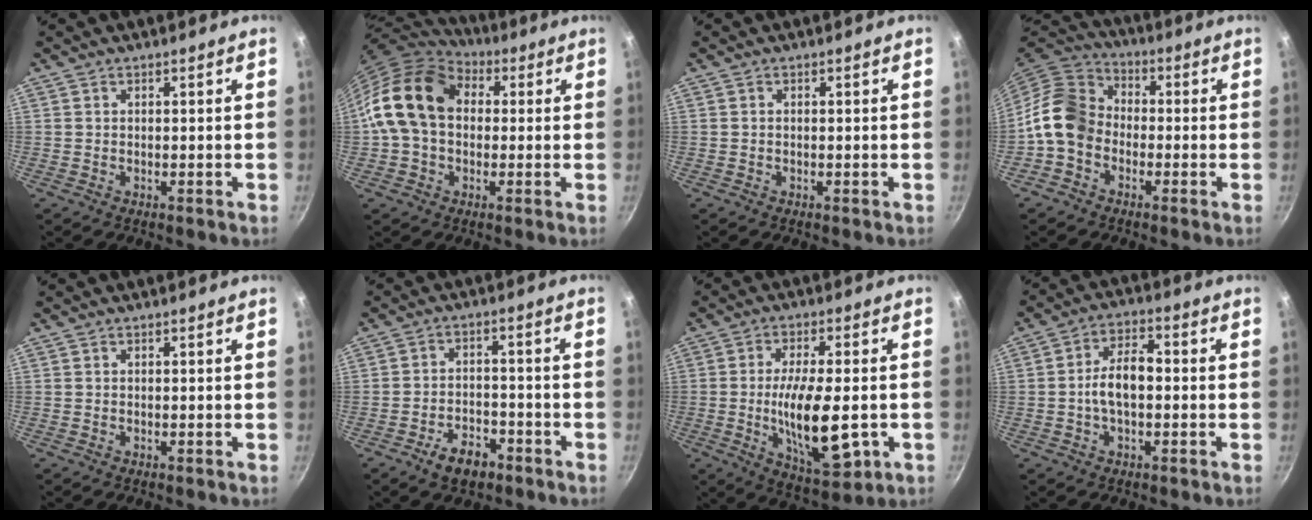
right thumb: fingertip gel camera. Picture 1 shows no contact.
{"total": 16.3, "force": [1.9, 12.0, 10.8], "torque": [-0.174, 0.031, 0.020]}
{"total": 0.0}
{"total": 10.6, "force": [-2.8, 8.4, 5.8], "torque": [-0.077, 0.037, -0.078]}
{"total": 0.0}
{"total": 7.1, "force": [-4.4, 4.0, 3.9], "torque": [-0.049, 0.031, -0.070]}
{"total": 15.8, "force": [-2.8, 6.0, 14.3], "torque": [-0.230, -0.002, -0.038]}
{"total": 7.9, "force": [-0.7, 4.2, 6.6], "torque": [-0.106, 0.030, -0.019]}